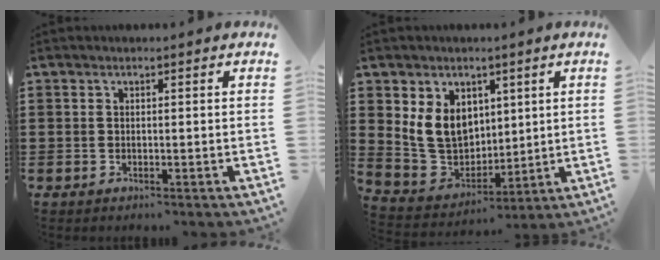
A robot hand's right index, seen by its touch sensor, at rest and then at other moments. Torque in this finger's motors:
{"motor_torque": [1.50, 0.64, 0.64, 0.20]}